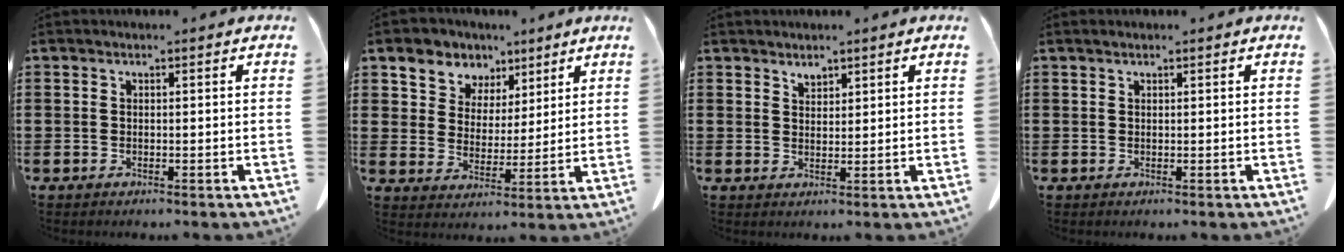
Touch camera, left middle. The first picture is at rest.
{"total": 6.0, "force": [4.4, 4.0, -0.4], "torque": [-0.033, -0.022, 0.079]}
{"total": 1.8, "force": [1.7, 0.5, 0.3], "torque": [-0.009, -0.003, 0.034]}
{"total": 0.5, "force": [0.3, 0.2, 0.3], "torque": [-0.008, 0.002, 0.006]}